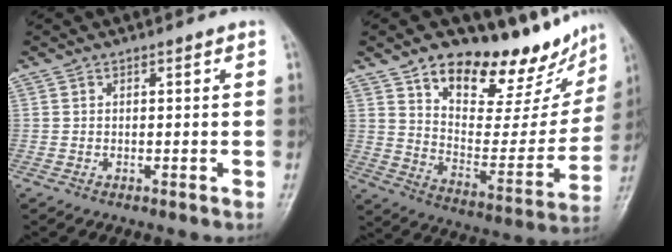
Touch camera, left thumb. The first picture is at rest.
{"total": 22.8, "force": [16.5, 9.4, 12.7], "torque": [-0.124, -0.089, 0.252]}